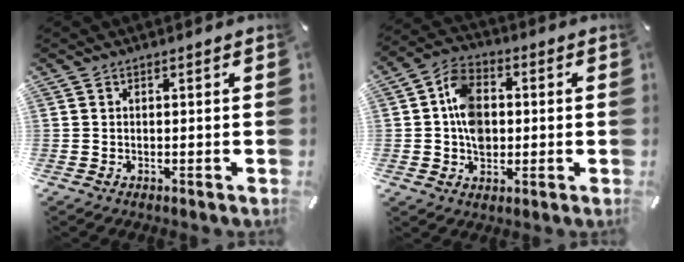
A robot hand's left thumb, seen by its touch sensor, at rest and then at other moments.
{"total": 9.7, "force": [-0.2, 7.6, 6.1], "torque": [-0.120, 0.013, -0.001]}